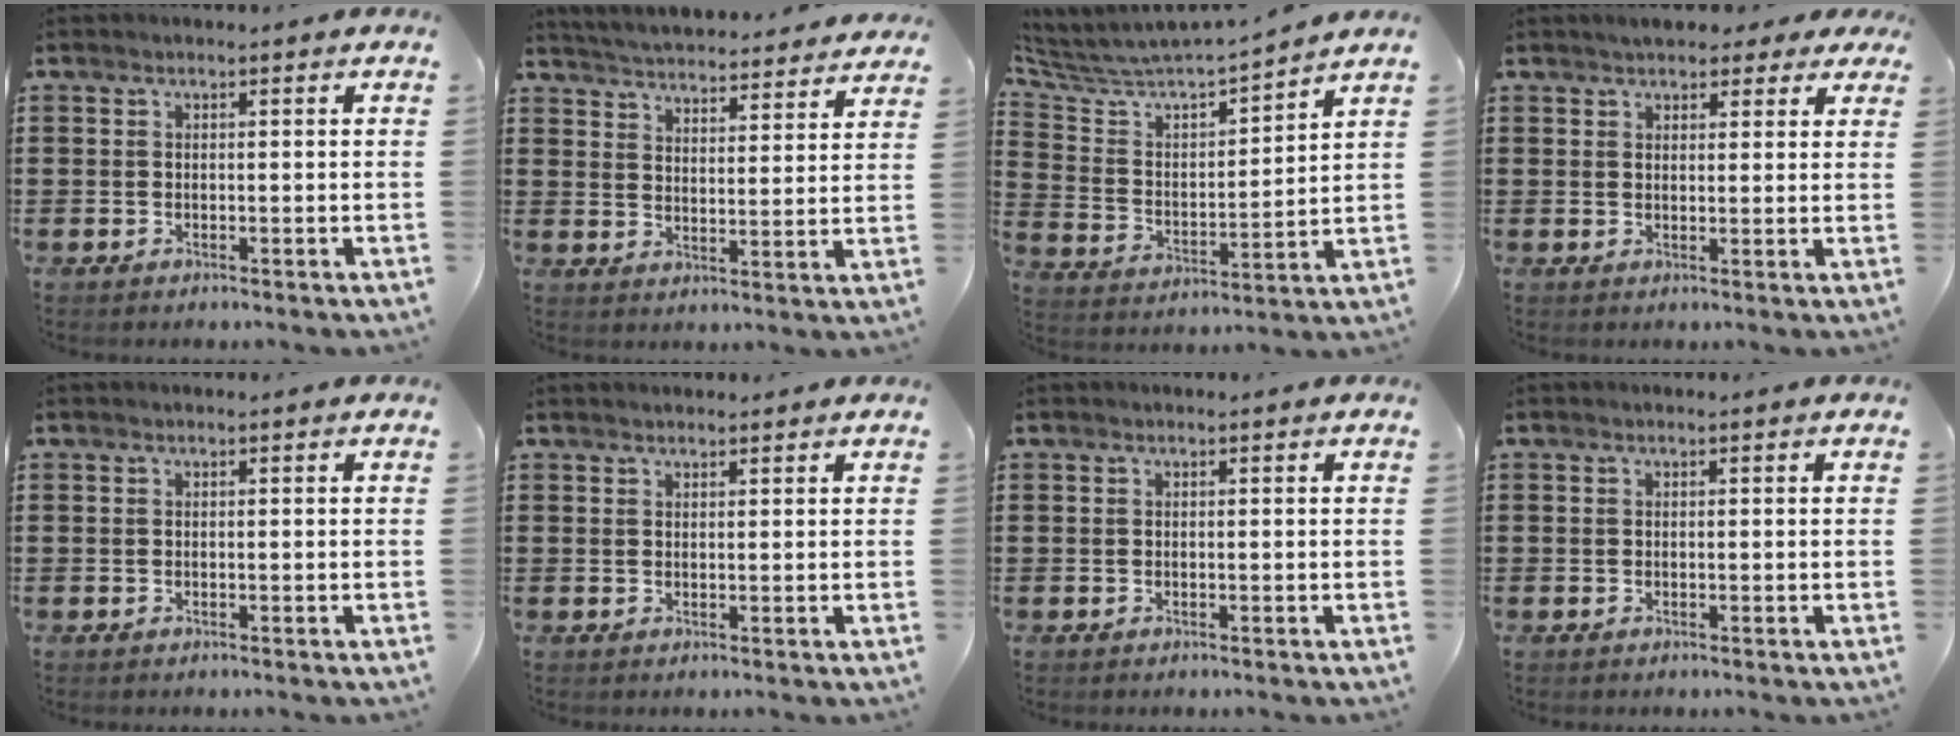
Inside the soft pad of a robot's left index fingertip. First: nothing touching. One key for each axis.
{"total": 4.5, "fx": 4.5, "fy": -0.2, "fz": 0.0, "tx": -0.024, "ty": -0.034, "tz": 0.075}
{"total": 4.8, "fx": 4.6, "fy": 0.8, "fz": 1.3, "tx": -0.055, "ty": -0.044, "tz": 0.069}
{"total": 2.9, "fx": 2.5, "fy": 1.3, "fz": 0.7, "tx": -0.015, "ty": 0.002, "tz": 0.044}
{"total": 0.0}
{"total": 1.0, "fx": 1.0, "fy": 0.2, "fz": 0.0, "tx": -0.002, "ty": 0.000, "tz": 0.020}
{"total": 0.0}
{"total": 0.0}